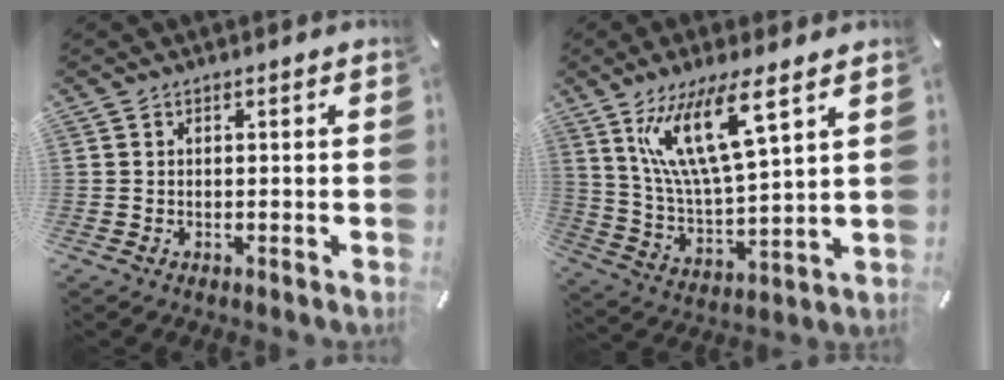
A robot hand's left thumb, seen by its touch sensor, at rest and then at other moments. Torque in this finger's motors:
{"motor_torque": [2.50, 2.52, 1.41, -1.36, 0.52]}